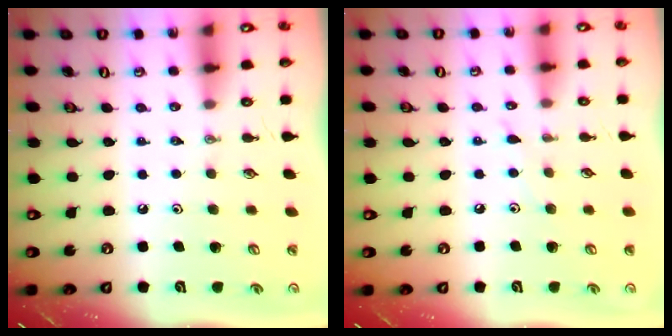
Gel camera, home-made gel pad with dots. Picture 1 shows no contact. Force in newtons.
{"total": 3.7, "press": 3.6, "slide": 0.6}